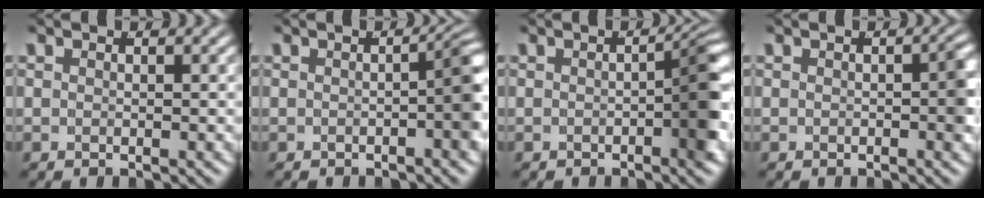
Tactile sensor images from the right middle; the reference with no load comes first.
{"total": 3.5, "force": [-0.8, 0.9, 3.3], "torque": [-0.033, 0.003, -0.013]}
{"total": 3.9, "force": [-0.9, 1.0, 3.6], "torque": [-0.041, 0.002, -0.017]}
{"total": 1.8, "force": [-0.3, 0.7, 1.6], "torque": [-0.024, -0.005, -0.004]}